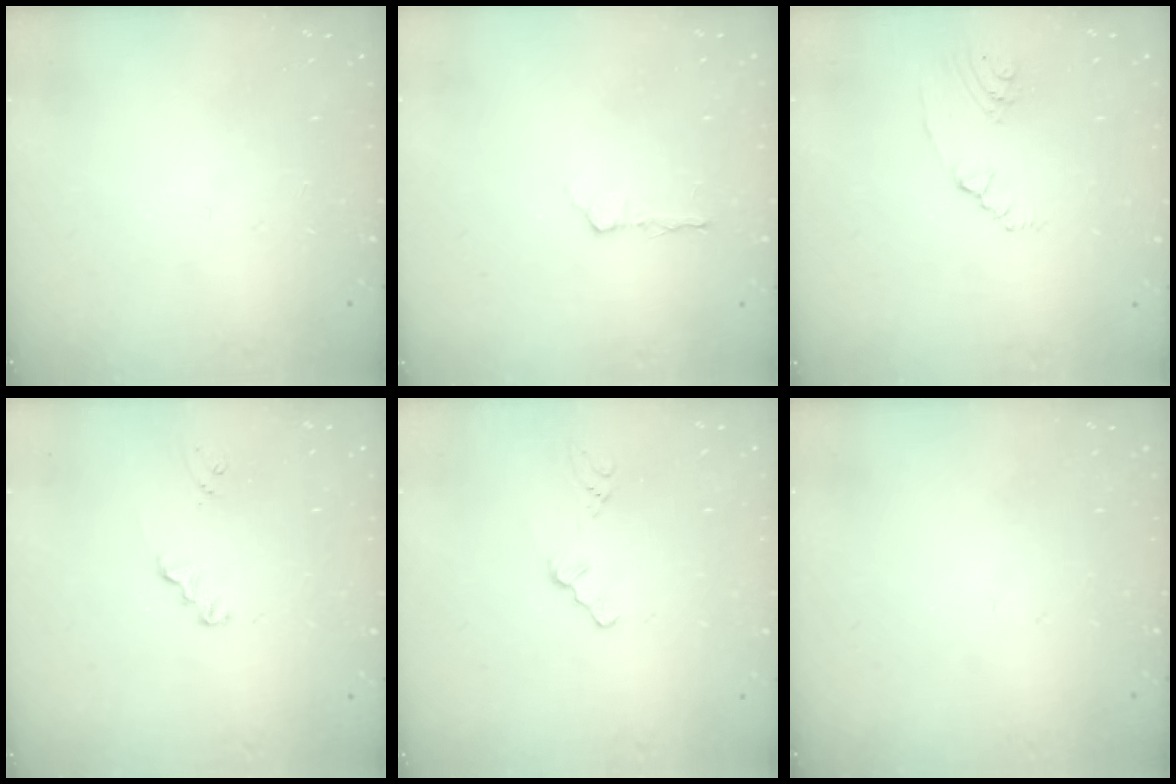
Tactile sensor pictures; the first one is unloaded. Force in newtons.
{"total": 2.9, "press": 2.4, "slide": 1.6}
{"total": 2.9, "press": 2.1, "slide": 2.0}
{"total": 1.4, "press": 1.4, "slide": 0.1}
{"total": 1.3, "press": 1.3, "slide": 0.2}
{"total": 0.0}